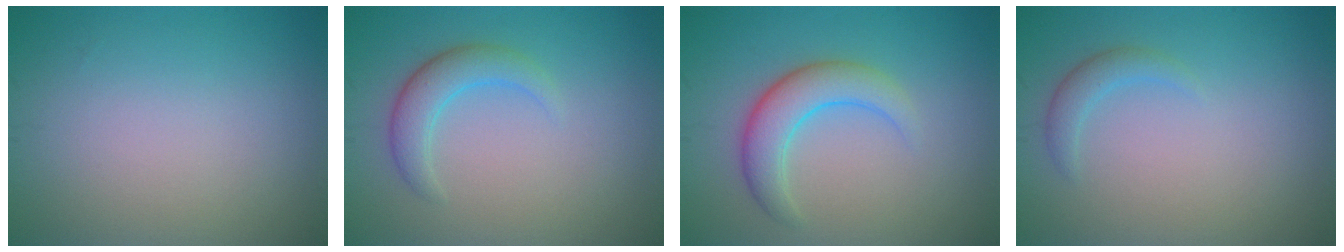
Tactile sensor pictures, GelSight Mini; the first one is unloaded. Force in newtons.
{"total": 2.9, "press": 2.9, "slide": 0.1}
{"total": 4.2, "press": 4.2, "slide": 0.1}
{"total": 1.5, "press": 1.5, "slide": 0.1}